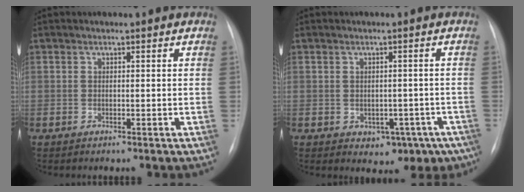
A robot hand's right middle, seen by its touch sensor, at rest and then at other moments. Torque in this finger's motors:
{"motor_torque": [-0.11, -0.08, 0.01, 0.00]}